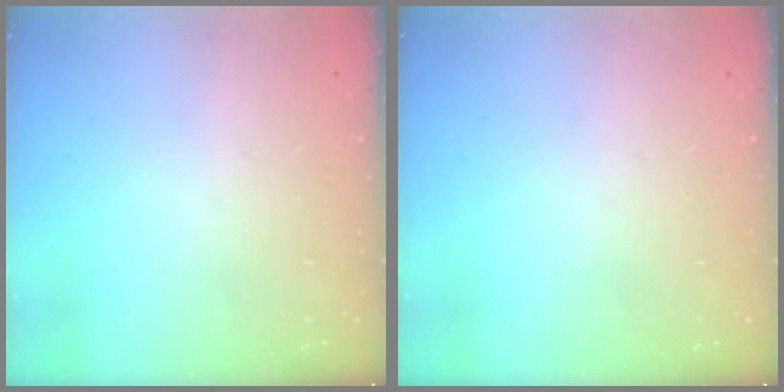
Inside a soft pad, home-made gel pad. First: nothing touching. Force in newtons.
{"total": 0.0}